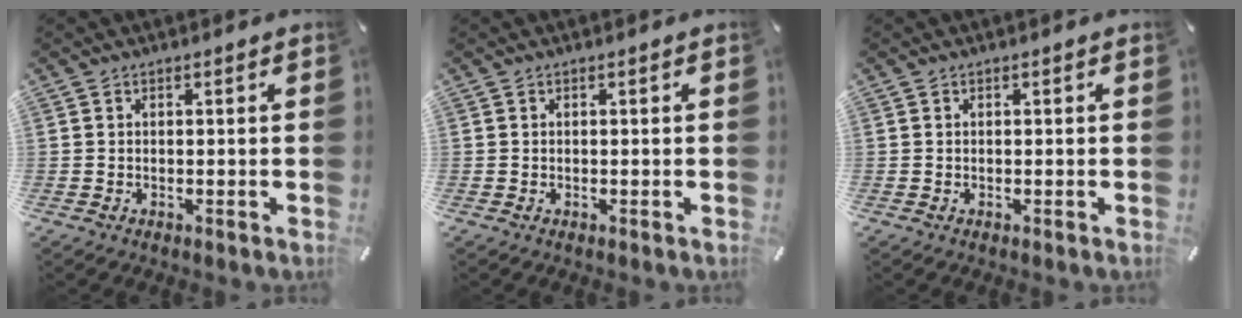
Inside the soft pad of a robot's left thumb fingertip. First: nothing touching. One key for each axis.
{"total": 0.0}
{"total": 0.0}